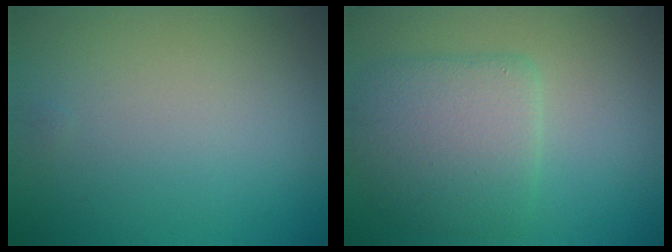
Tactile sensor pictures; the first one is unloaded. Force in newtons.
{"total": 5.5, "press": 5.5, "slide": 0.3}